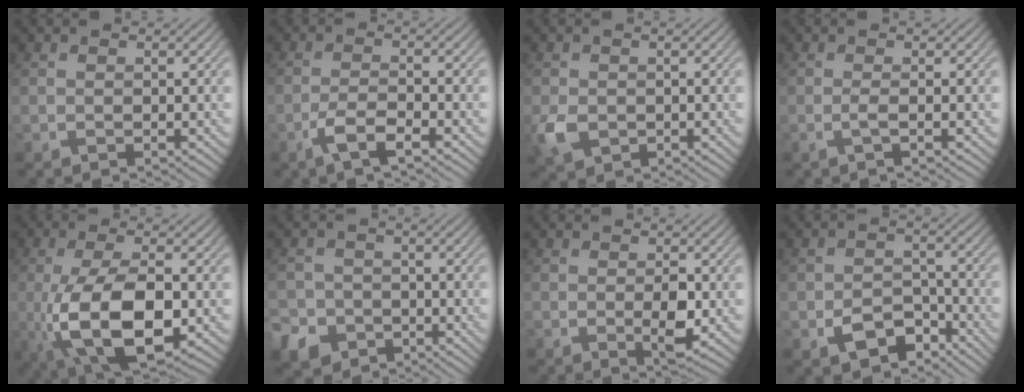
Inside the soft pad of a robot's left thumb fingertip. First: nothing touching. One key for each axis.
{"total": 4.1, "fx": -2.6, "fy": 0.9, "fz": 3.0, "tx": -0.068, "ty": 0.000, "tz": -0.059}
{"total": 3.9, "fx": -1.0, "fy": 3.0, "fz": 2.2, "tx": -0.055, "ty": -0.012, "tz": -0.022}
{"total": 1.5, "fx": -0.3, "fy": 0.2, "fz": 1.4, "tx": -0.026, "ty": 0.002, "tz": -0.013}
{"total": 13.8, "fx": -2.9, "fy": 6.3, "fz": 12.0, "tx": -0.250, "ty": -0.020, "tz": -0.044}
{"total": 6.3, "fx": -3.4, "fy": 5.0, "fz": 1.6, "tx": -0.043, "ty": -0.017, "tz": -0.073}
{"total": 4.0, "fx": -0.4, "fy": 2.1, "fz": 3.4, "tx": -0.066, "ty": -0.014, "tz": 0.000}
{"total": 5.9, "fx": -3.5, "fy": 3.6, "fz": 3.2, "tx": -0.058, "ty": -0.006, "tz": -0.067}